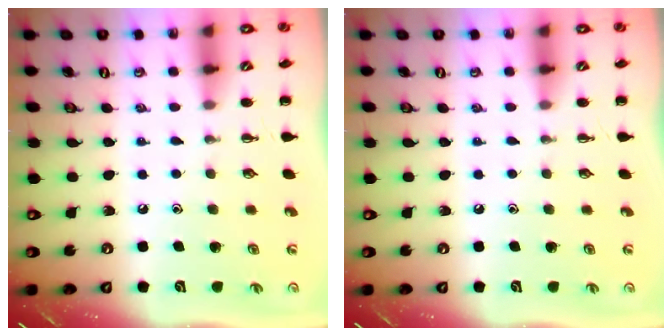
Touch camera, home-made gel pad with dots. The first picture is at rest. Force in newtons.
{"total": 0.0}